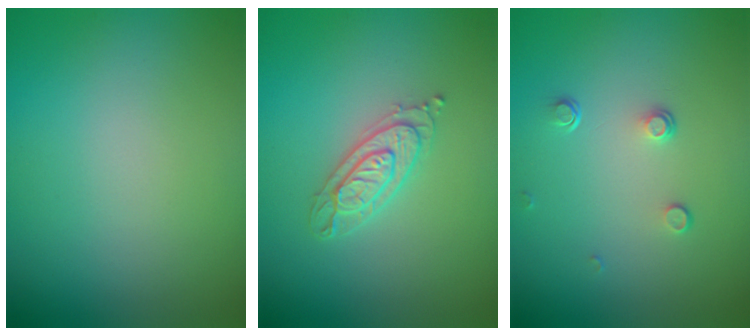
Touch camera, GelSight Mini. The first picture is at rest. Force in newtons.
{"total": 2.3, "press": 2.2, "slide": 0.5}
{"total": 1.0, "press": 0.7, "slide": 0.8}